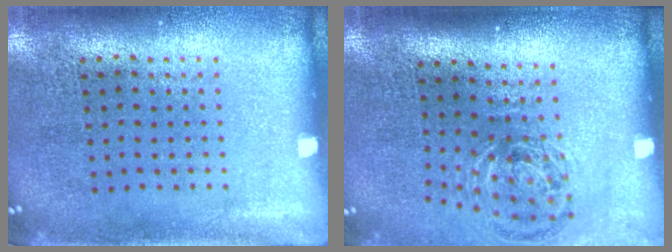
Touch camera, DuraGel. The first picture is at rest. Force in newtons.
{"total": 1.2, "press": 1.0, "slide": 0.6}